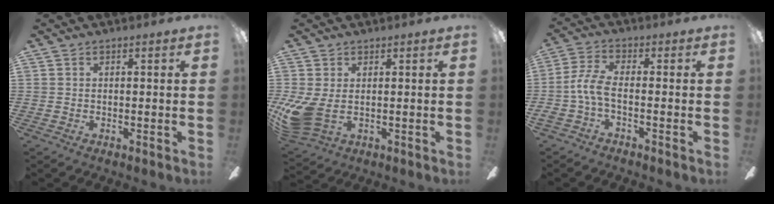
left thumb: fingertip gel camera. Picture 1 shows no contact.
{"total": 8.0, "force": [0.0, 5.1, 6.1], "torque": [-0.123, -0.016, 0.002]}
{"total": 7.0, "force": [-1.5, 3.1, 6.2], "torque": [-0.140, -0.001, -0.029]}